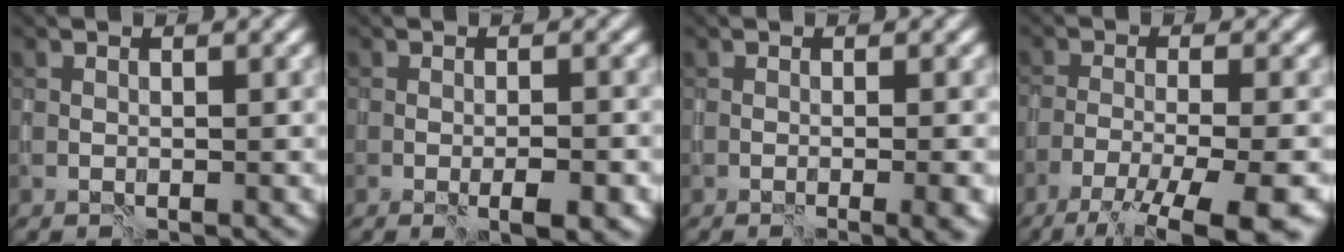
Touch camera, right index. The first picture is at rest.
{"total": 2.3, "force": [-1.1, 0.3, 2.0], "torque": [-0.033, -0.010, -0.013]}
{"total": 2.5, "force": [-0.7, 0.5, 2.3], "torque": [-0.021, -0.002, -0.013]}
{"total": 9.5, "force": [-6.8, 1.8, 6.5], "torque": [-0.104, -0.022, -0.111]}